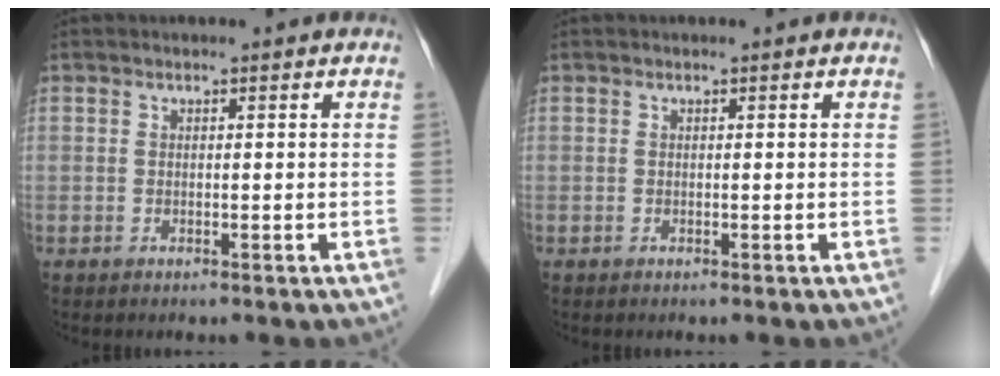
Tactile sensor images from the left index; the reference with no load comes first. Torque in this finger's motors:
{"motor_torque": [0.00, 0.00, 0.00, 0.00]}